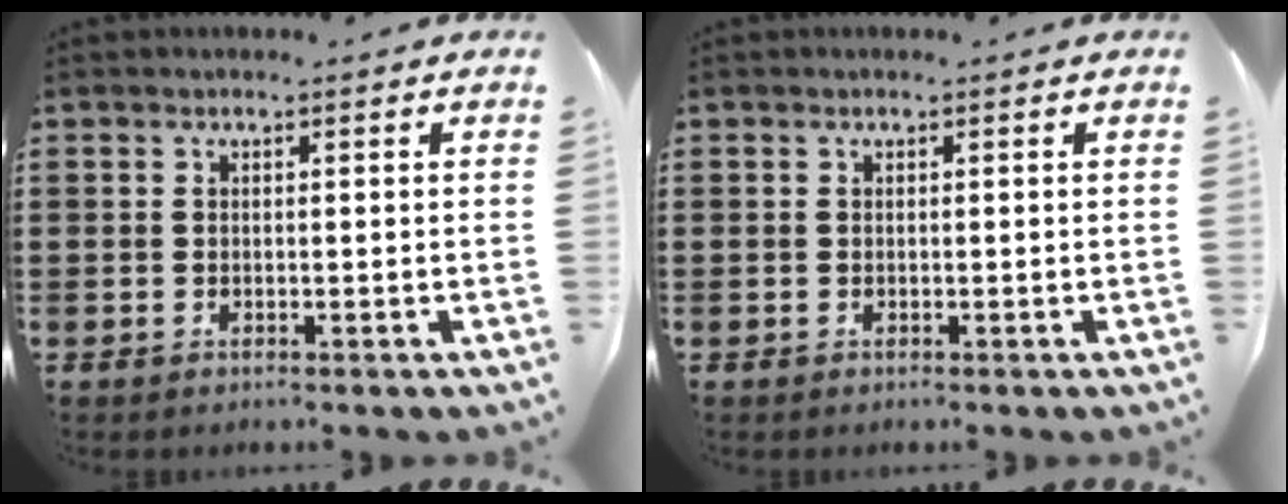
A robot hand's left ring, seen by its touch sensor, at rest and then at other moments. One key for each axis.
{"total": 0.0}